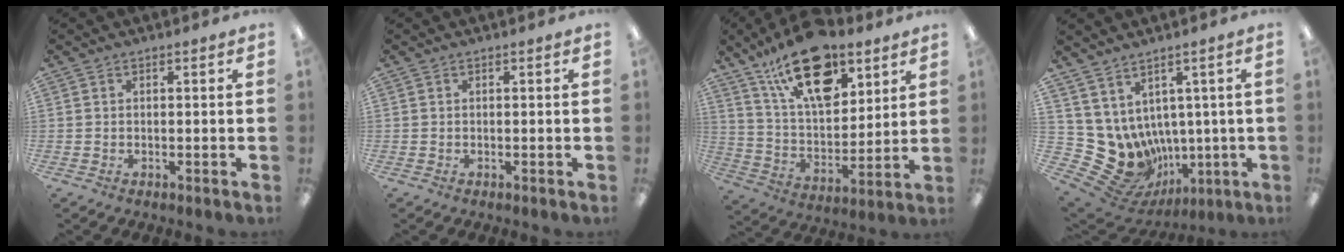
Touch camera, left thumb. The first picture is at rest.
{"total": 0.0}
{"total": 21.5, "force": [13.1, 10.7, 13.2], "torque": [-0.216, -0.060, 0.228]}
{"total": 10.6, "force": [-0.9, 9.6, 4.5], "torque": [-0.112, -0.039, 0.003]}